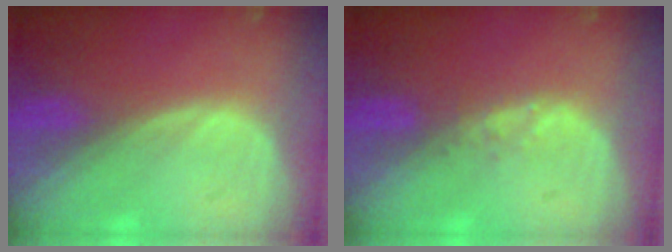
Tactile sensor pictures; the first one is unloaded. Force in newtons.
{"total": 1.4, "press": 1.4, "slide": 0.2}